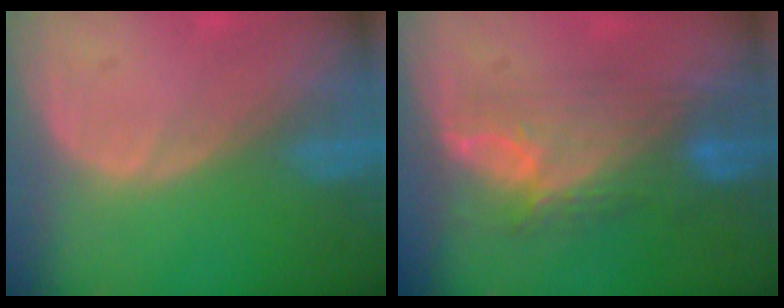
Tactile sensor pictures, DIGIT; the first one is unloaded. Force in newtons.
{"total": 7.3, "press": 7.2, "slide": 1.3}